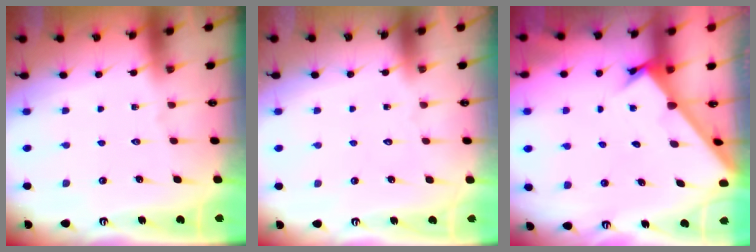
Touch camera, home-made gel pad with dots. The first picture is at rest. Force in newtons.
{"total": 1.8, "press": 1.8, "slide": 0.0}
{"total": 2.0, "press": 2.0, "slide": 0.2}